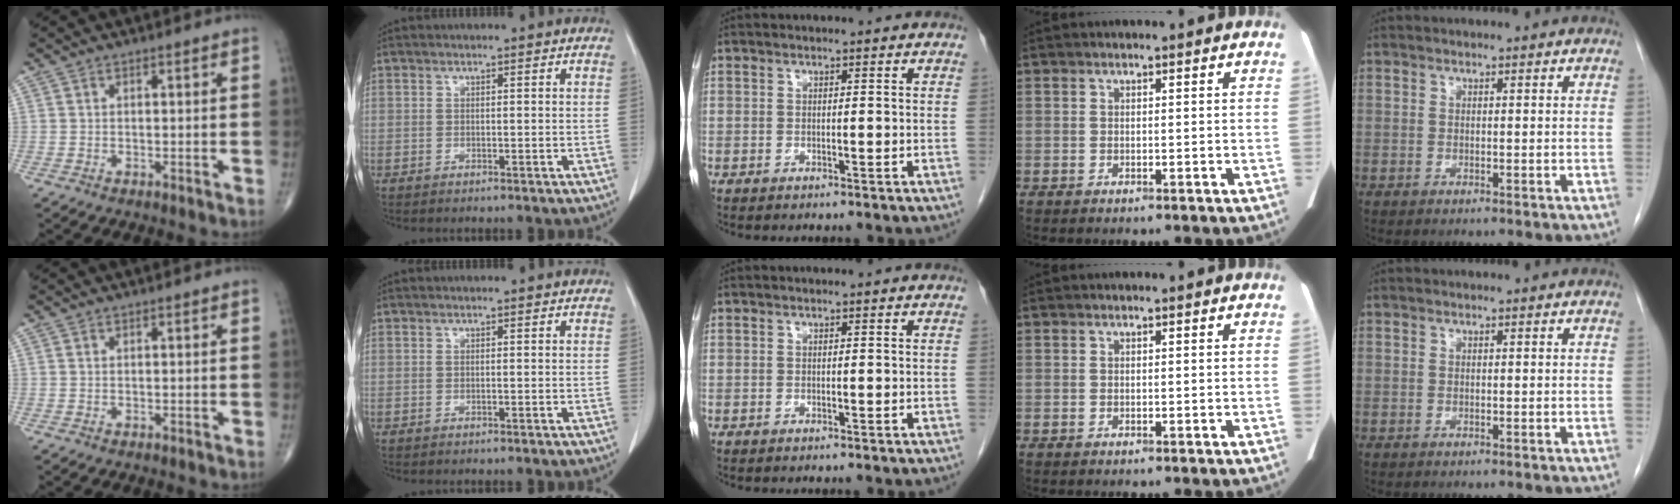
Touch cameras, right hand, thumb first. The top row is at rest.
{}